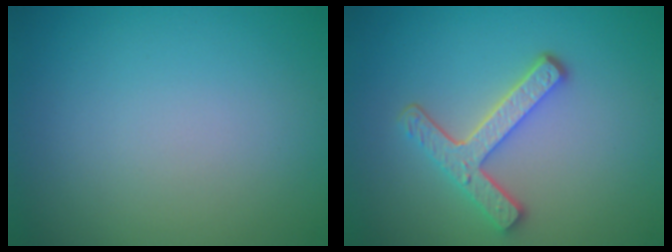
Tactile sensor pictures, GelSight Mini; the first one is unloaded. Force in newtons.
{"total": 4.2, "press": 3.3, "slide": 2.6}